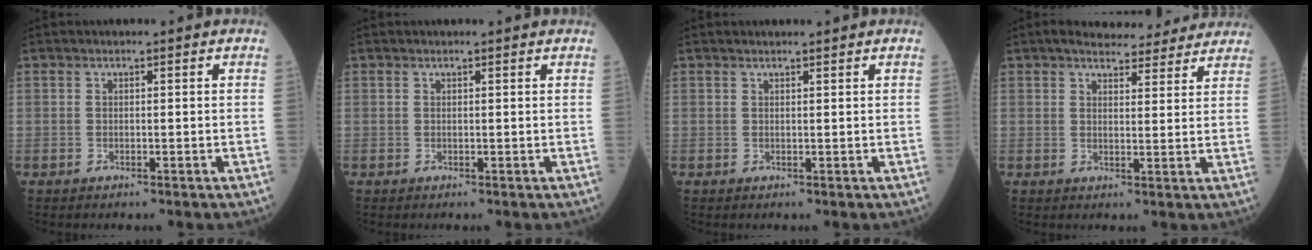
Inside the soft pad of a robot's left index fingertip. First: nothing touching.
{"total": 1.2, "force": [1.2, -0.1, 0.3], "torque": [-0.008, 0.003, 0.015]}
{"total": 2.3, "force": [2.2, 0.0, 0.8], "torque": [-0.008, 0.014, 0.029]}
{"total": 11.4, "force": [10.2, 3.1, 3.8], "torque": [-0.033, 0.013, 0.118]}